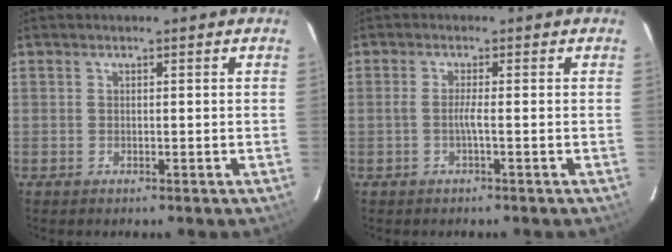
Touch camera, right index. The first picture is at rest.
{"total": 1.7, "force": [-0.6, -0.5, 1.5], "torque": [-0.029, -0.001, -0.013]}